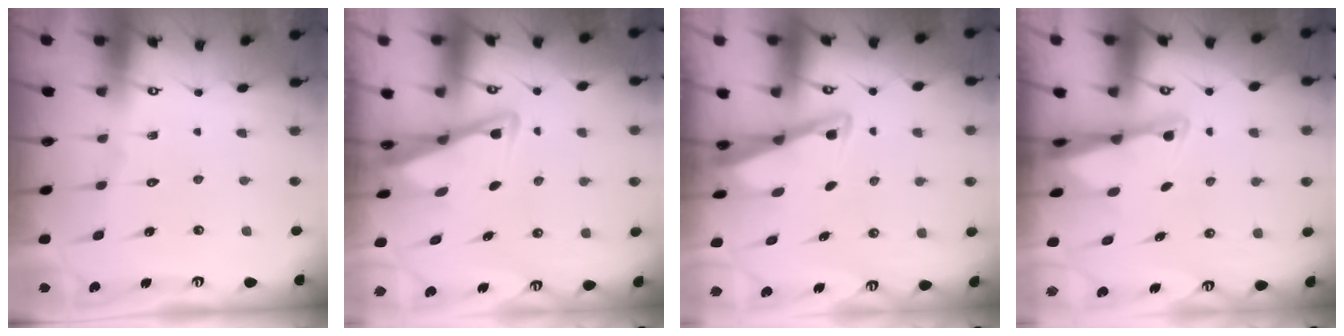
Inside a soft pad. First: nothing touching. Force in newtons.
{"total": 4.6, "press": 4.5, "slide": 0.8}
{"total": 3.0, "press": 3.0, "slide": 0.3}
{"total": 2.5, "press": 2.4, "slide": 0.5}